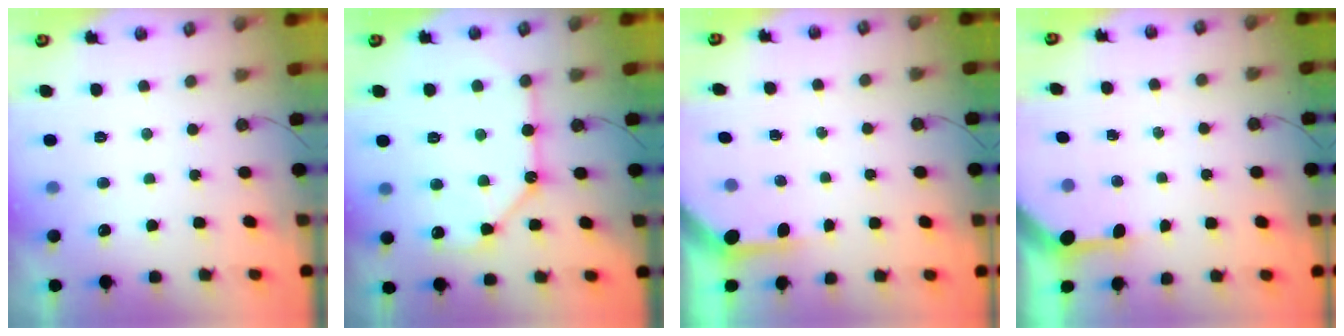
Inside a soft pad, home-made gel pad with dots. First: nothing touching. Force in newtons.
{"total": 12.8, "press": 12.8, "slide": 1.2}
{"total": 3.3, "press": 3.3, "slide": 0.4}
{"total": 3.4, "press": 3.4, "slide": 0.4}